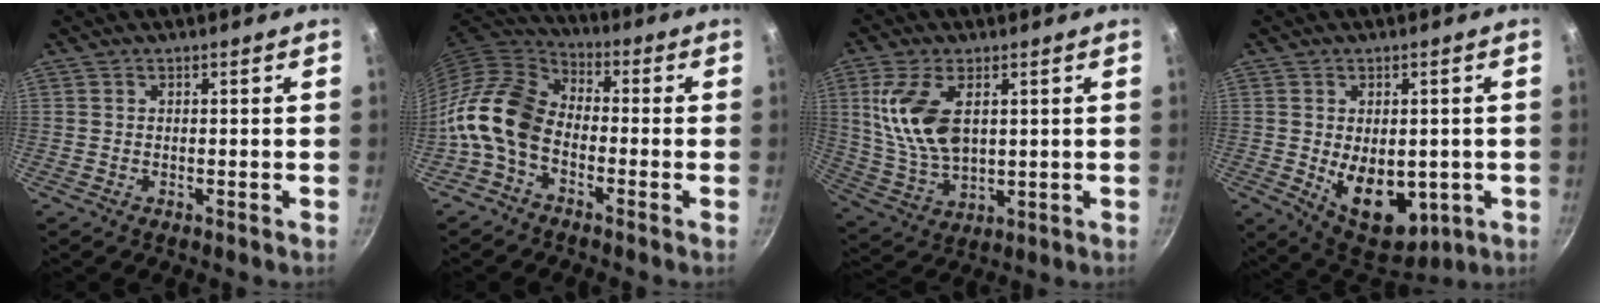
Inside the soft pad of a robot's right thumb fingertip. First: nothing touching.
{"total": 12.6, "force": [-4.0, 8.2, 8.7], "torque": [-0.153, 0.050, -0.104]}
{"total": 13.3, "force": [3.4, 7.3, 10.6], "torque": [-0.201, -0.017, 0.076]}
{"total": 13.0, "force": [-2.0, 8.2, 9.9], "torque": [-0.109, -0.017, -0.006]}